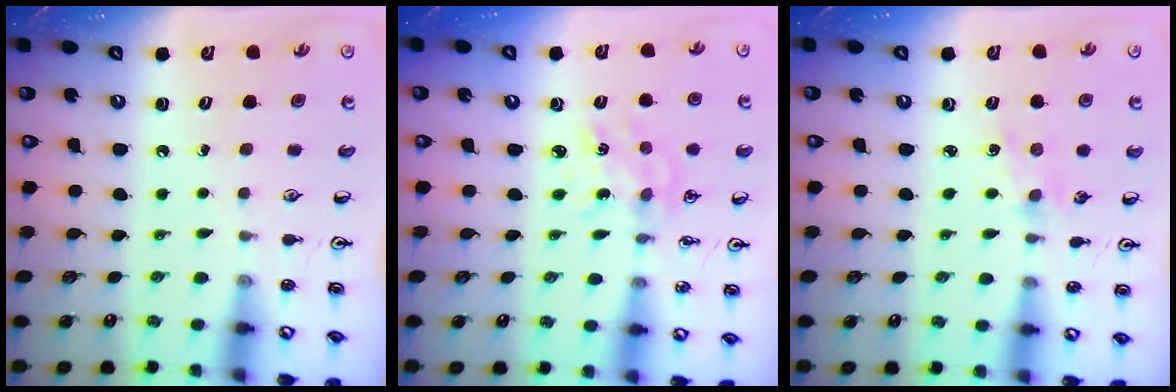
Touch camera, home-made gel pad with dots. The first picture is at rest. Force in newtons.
{"total": 2.8, "press": 2.8, "slide": 0.2}
{"total": 2.2, "press": 2.1, "slide": 0.3}